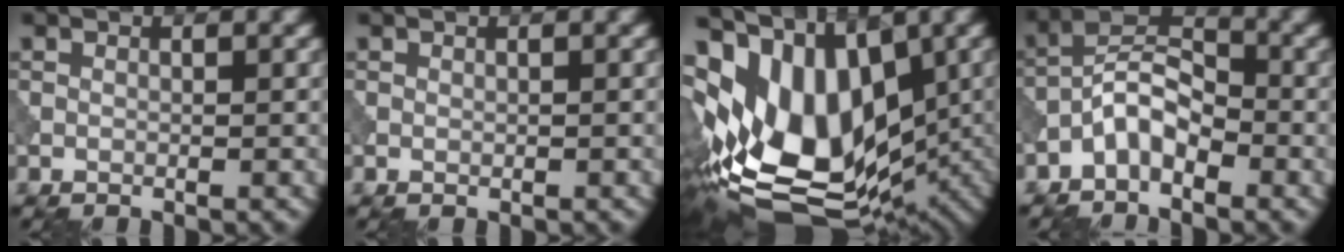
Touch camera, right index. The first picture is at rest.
{"total": 0.0}
{"total": 14.9, "force": [0.1, 9.2, 11.7], "torque": [-0.205, -0.008, 0.018]}
{"total": 4.2, "force": [-2.4, 2.0, 2.9], "torque": [-0.052, 0.019, -0.054]}